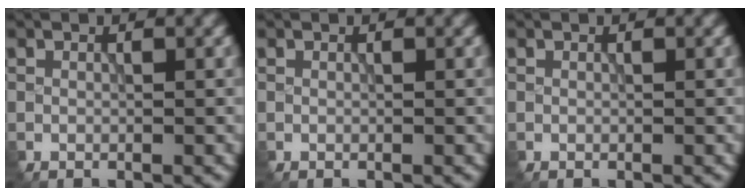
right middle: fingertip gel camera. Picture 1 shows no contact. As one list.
[{"total": 0.0}, {"total": 0.0}]